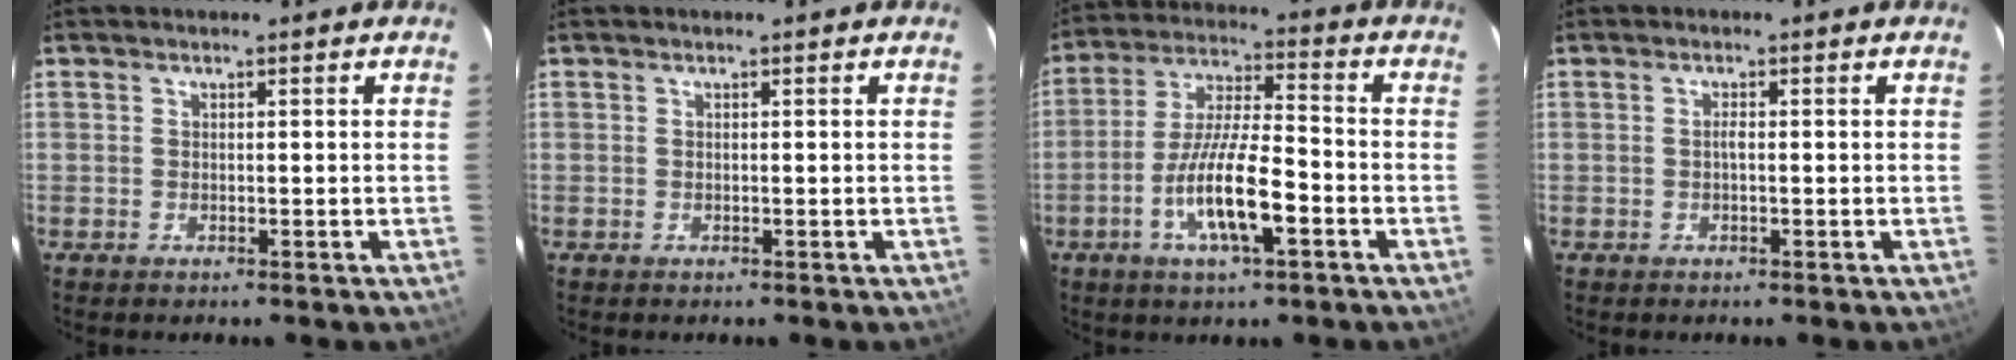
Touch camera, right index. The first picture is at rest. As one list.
[{"total": 0.0}, {"total": 12.6, "force": [-5.0, 2.7, 11.3], "torque": [-0.226, -0.008, -0.092]}, {"total": 0.8, "force": [-0.2, 0.2, 0.8], "torque": [-0.014, 0.004, -0.005]}]